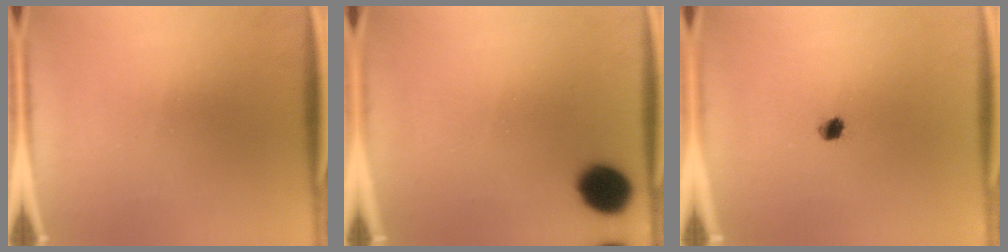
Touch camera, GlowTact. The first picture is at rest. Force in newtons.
{"total": 10.1}
{"total": 2.1}